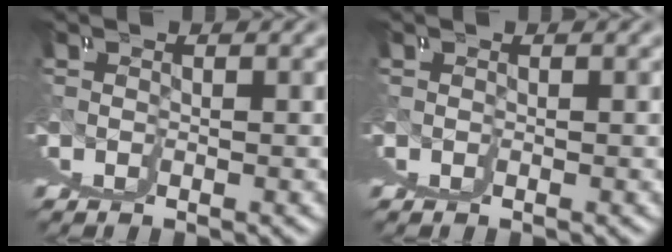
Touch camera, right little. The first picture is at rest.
{"total": 0.0}